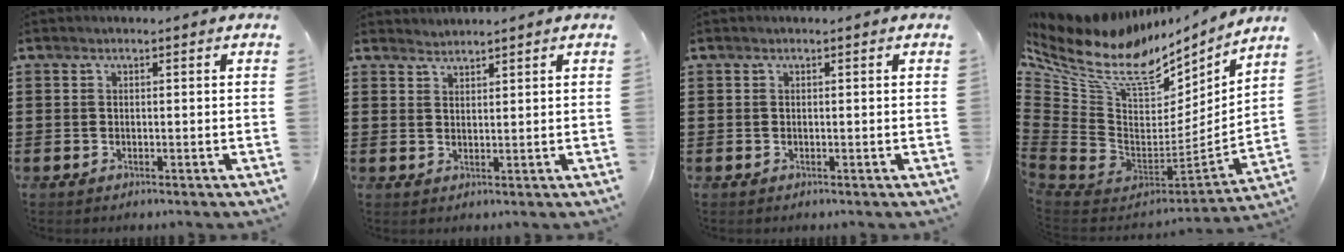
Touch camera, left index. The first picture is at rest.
{"total": 1.4, "force": [1.4, -0.2, -0.4], "torque": [0.003, 0.001, 0.028]}
{"total": 0.0}
{"total": 13.3, "force": [9.0, 6.4, 7.4], "torque": [-0.171, -0.076, 0.154]}